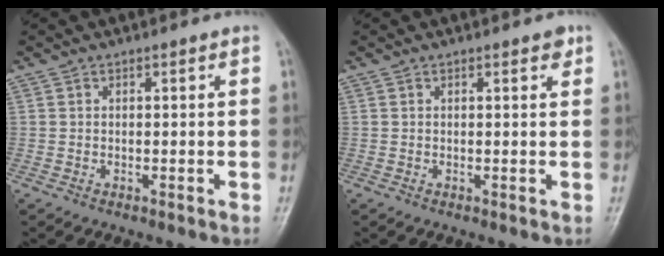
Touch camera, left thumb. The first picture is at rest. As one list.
[{"total": 1.4, "force": [0.8, 0.6, 0.9], "torque": [-0.005, -0.001, 0.007]}]